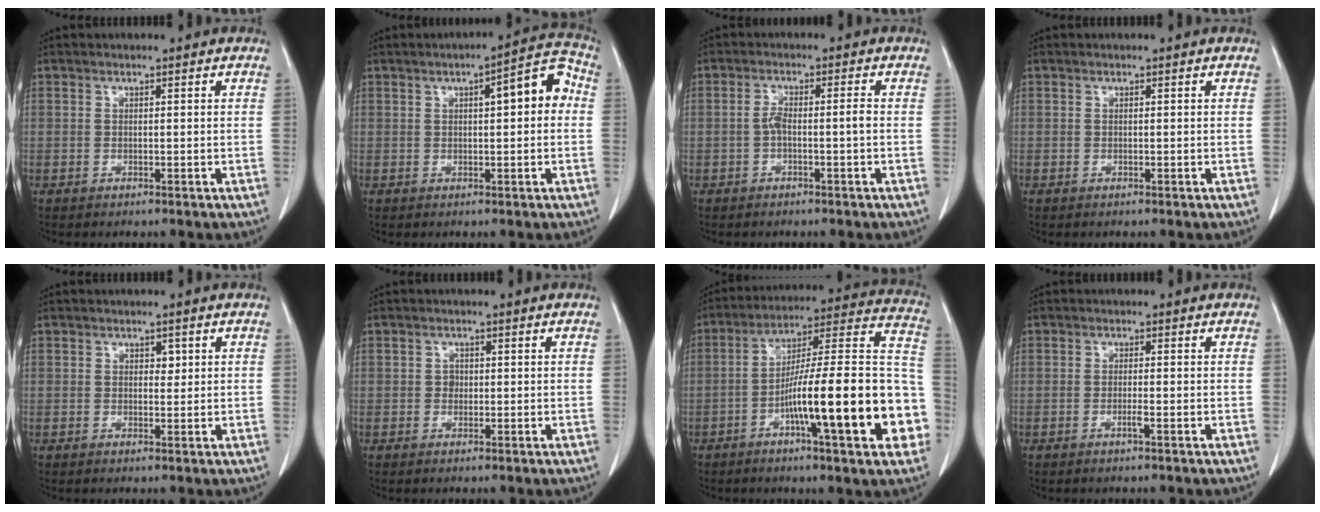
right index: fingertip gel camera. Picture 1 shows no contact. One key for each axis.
{"total": 7.3, "fx": 1.2, "fy": 1.8, "fz": 7.0, "tx": -0.088, "ty": 0.031, "tz": 0.009}
{"total": 3.0, "fx": -0.9, "fy": 0.3, "fz": 2.8, "tx": -0.053, "ty": 0.008, "tz": -0.015}
{"total": 0.0}
{"total": 1.2, "fx": 0.4, "fy": 0.8, "fz": 0.8, "tx": -0.006, "ty": -0.001, "tz": 0.005}
{"total": 1.0, "fx": -0.1, "fy": 0.9, "fz": 0.4, "tx": -0.003, "ty": 0.003, "tz": -0.001}
{"total": 22.9, "fx": -6.8, "fy": 2.9, "fz": 21.6, "tx": -0.257, "ty": 0.025, "tz": -0.100}
{"total": 1.2, "fx": -0.6, "fy": -0.2, "fz": 1.0, "tx": -0.019, "ty": 0.000, "tz": -0.013}